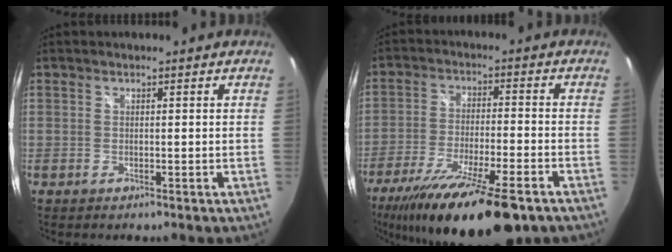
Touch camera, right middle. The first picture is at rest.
{"total": 20.6, "force": [-14.7, 4.3, 13.7], "torque": [-0.256, -0.047, -0.240]}